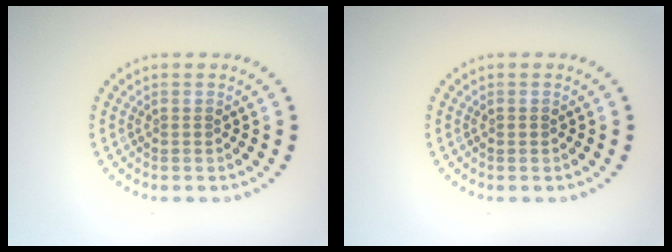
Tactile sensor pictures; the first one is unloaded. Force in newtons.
{"total": 0.5, "press": 0.4, "slide": 0.3}